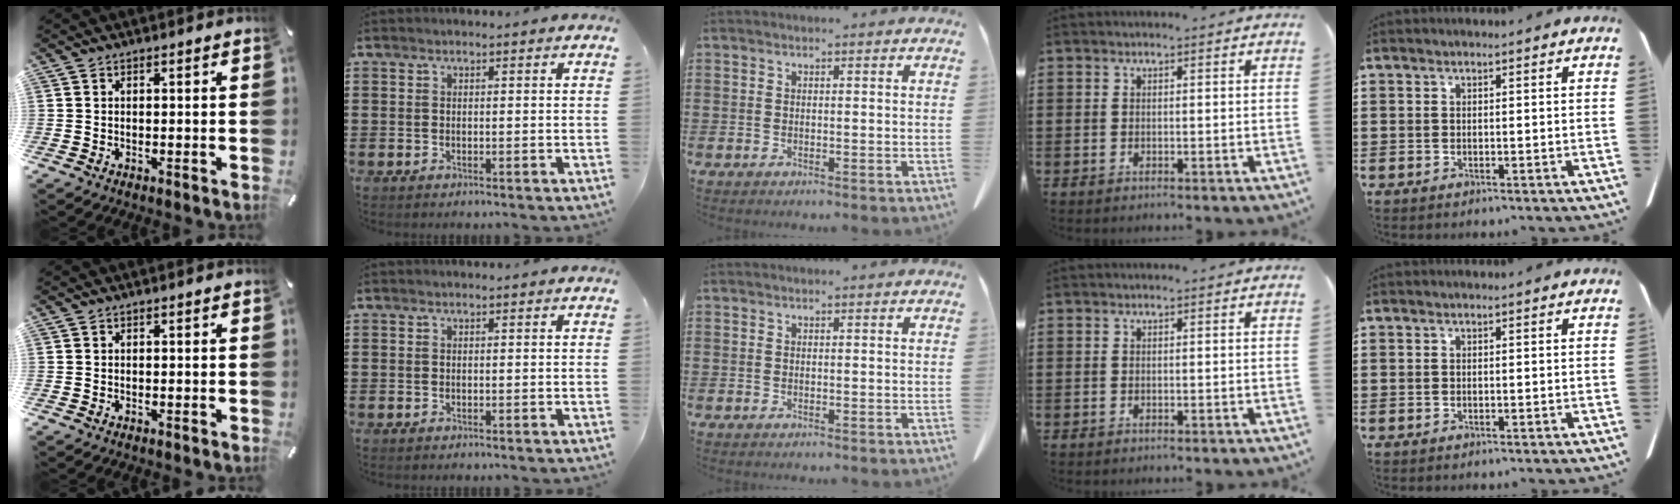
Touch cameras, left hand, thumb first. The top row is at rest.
{}